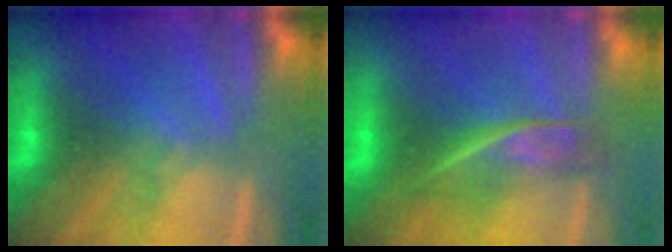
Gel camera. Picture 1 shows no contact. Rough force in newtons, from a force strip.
{"total": 2.4}